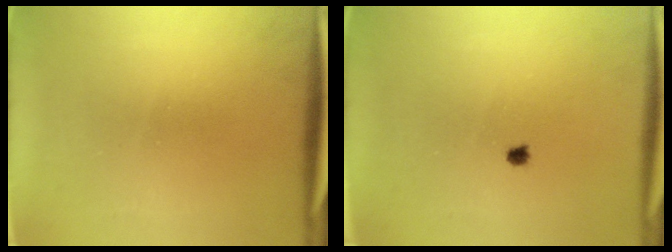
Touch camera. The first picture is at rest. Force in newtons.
{"total": 0.6}